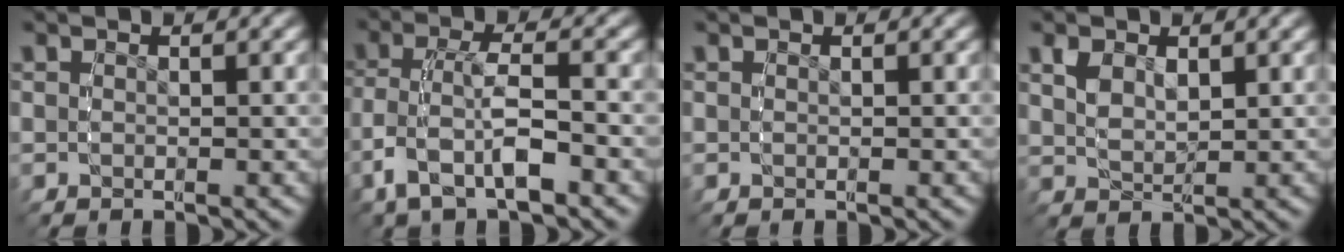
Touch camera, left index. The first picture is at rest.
{"total": 4.9, "force": [-1.7, 2.7, 3.7], "torque": [-0.085, -0.007, -0.023]}
{"total": 0.0}
{"total": 2.9, "force": [1.0, 2.0, 1.9], "torque": [-0.039, -0.006, 0.024]}